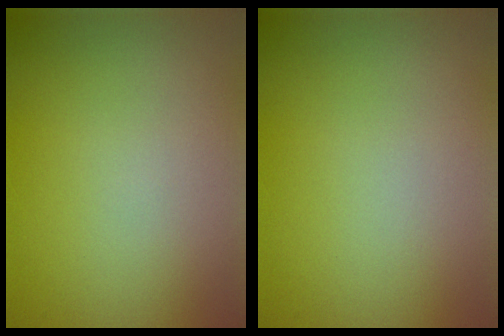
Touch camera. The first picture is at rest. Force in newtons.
{"total": 0.0}